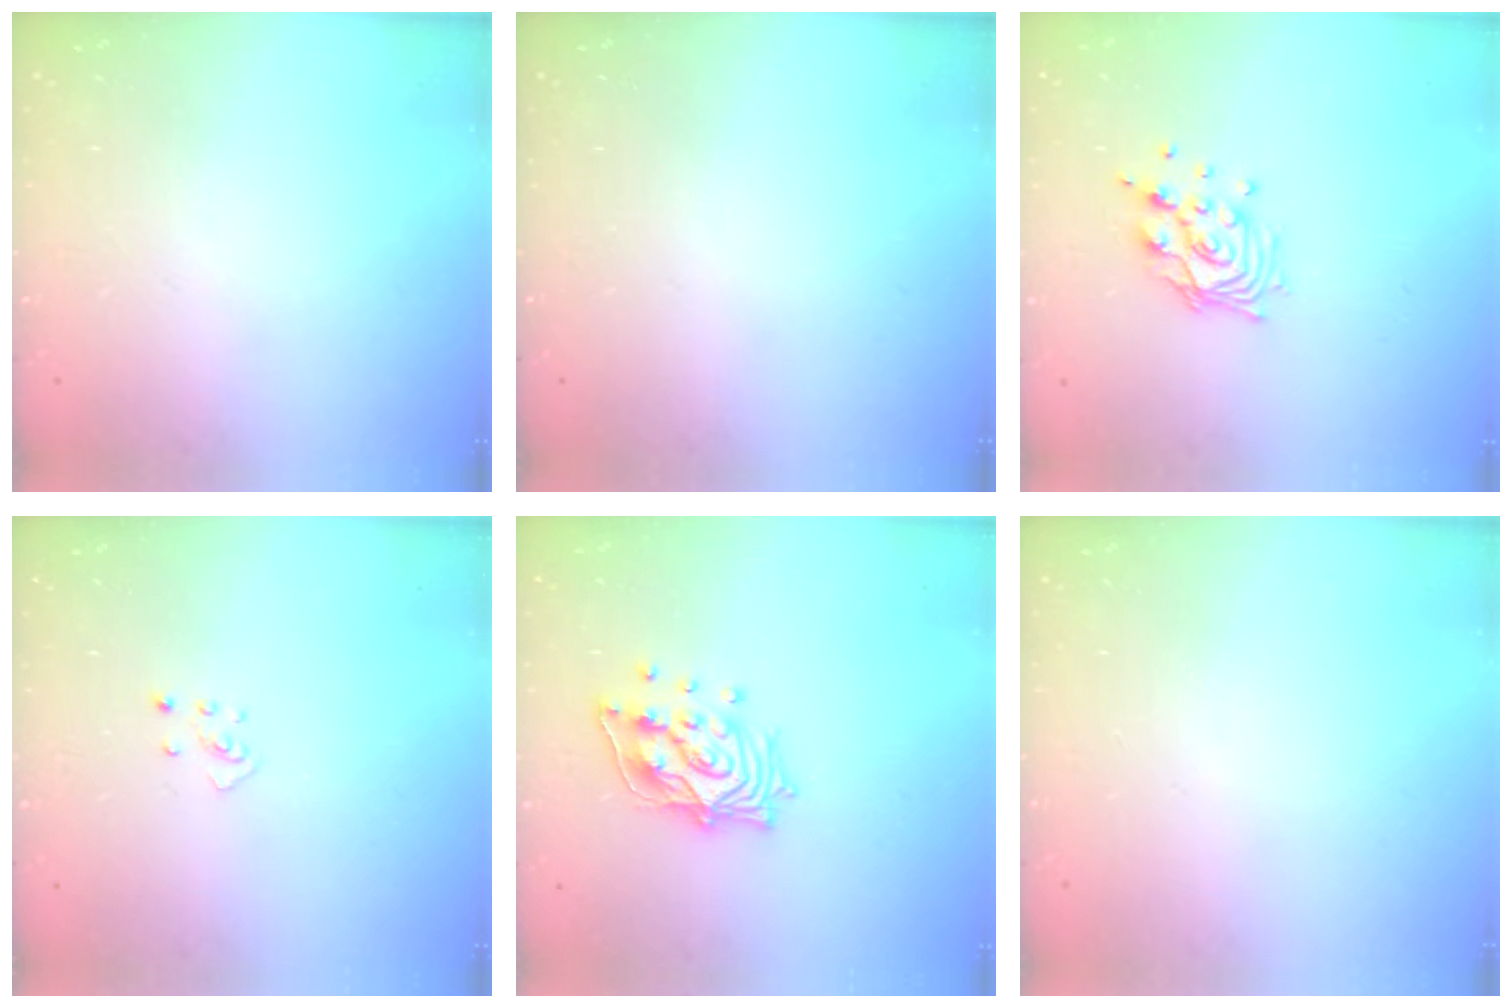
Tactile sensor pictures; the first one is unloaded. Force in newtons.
{"total": 0.0}
{"total": 11.1, "press": 10.9, "slide": 1.6}
{"total": 3.6, "press": 3.6, "slide": 0.4}
{"total": 12.7, "press": 12.6, "slide": 1.3}
{"total": 0.0}